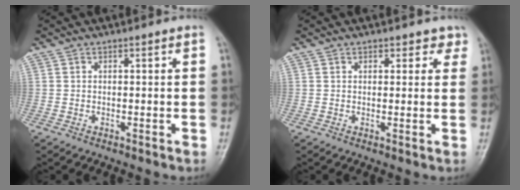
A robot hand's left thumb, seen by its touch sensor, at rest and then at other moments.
{"total": 2.7, "force": [1.9, 1.8, 0.7], "torque": [0.025, -0.006, 0.017]}